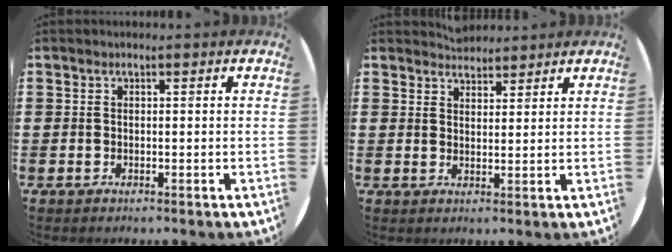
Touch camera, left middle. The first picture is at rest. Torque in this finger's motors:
{"motor_torque": [0.42, -0.35, 0.03, 0.02]}